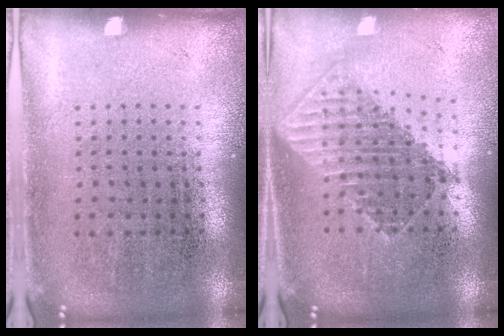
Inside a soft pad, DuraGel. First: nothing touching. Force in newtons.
{"total": 1.7, "press": 1.4, "slide": 1.1}